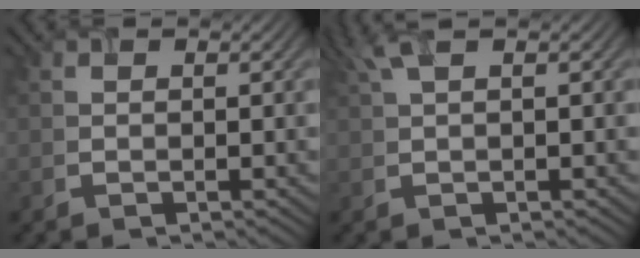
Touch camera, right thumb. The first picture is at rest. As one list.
[{"total": 2.8, "force": [1.3, 0.5, 2.4], "torque": [-0.053, 0.014, 0.028]}]